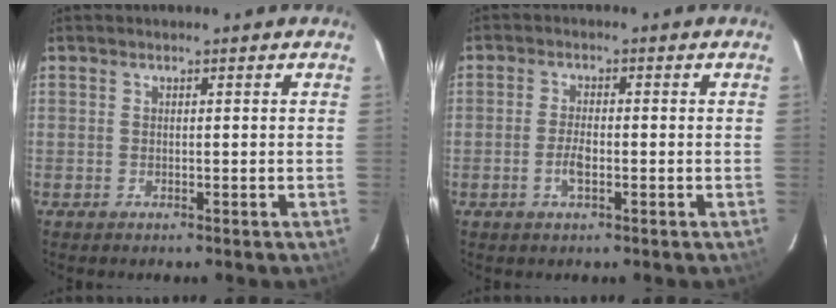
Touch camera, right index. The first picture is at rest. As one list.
[{"total": 3.2, "force": [-1.2, 1.1, 2.7], "torque": [-0.058, 0.001, -0.025]}]